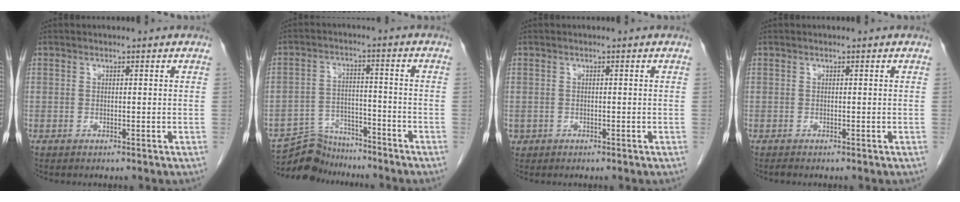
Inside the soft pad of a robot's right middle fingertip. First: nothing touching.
{"total": 7.9, "force": [-7.6, 2.3, -0.1], "torque": [0.000, 0.012, -0.134]}
{"total": 0.7, "force": [-0.2, 0.7, 0.0], "torque": [-0.001, 0.004, 0.000]}
{"total": 0.0}